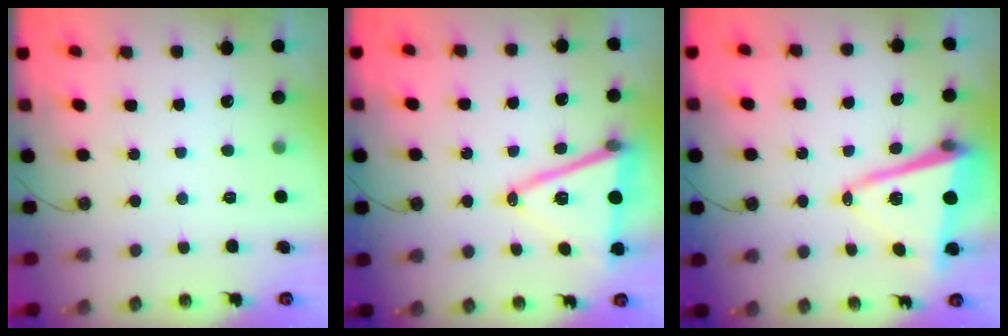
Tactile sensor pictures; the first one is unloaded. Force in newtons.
{"total": 15.6, "press": 15.1, "slide": 3.9}
{"total": 11.9, "press": 11.6, "slide": 2.7}